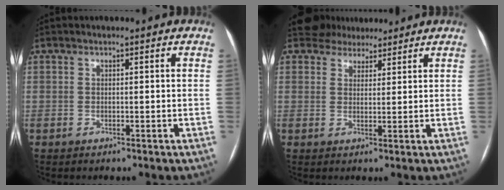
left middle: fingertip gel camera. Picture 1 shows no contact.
{"total": 4.7, "force": [4.1, 2.3, 0.1], "torque": [0.000, 0.015, 0.060]}